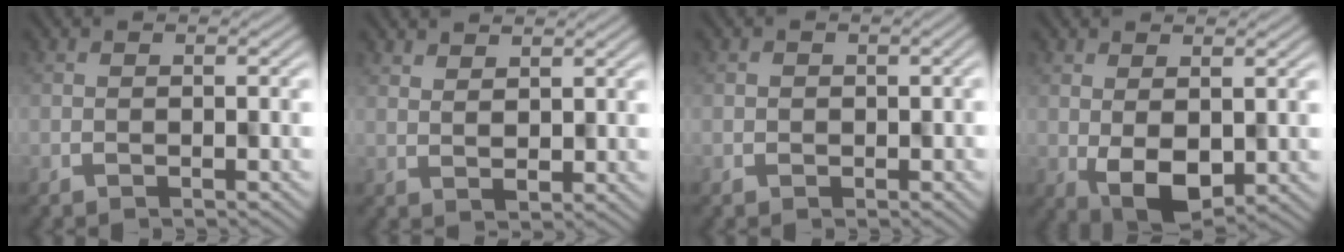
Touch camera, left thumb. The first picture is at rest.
{"total": 2.4, "force": [2.4, 0.3, 0.3], "torque": [-0.009, -0.002, 0.045]}
{"total": 1.4, "force": [-0.3, 1.3, 0.3], "torque": [0.000, -0.007, -0.005]}
{"total": 5.7, "force": [0.2, 3.1, 4.8], "torque": [-0.088, -0.018, 0.009]}